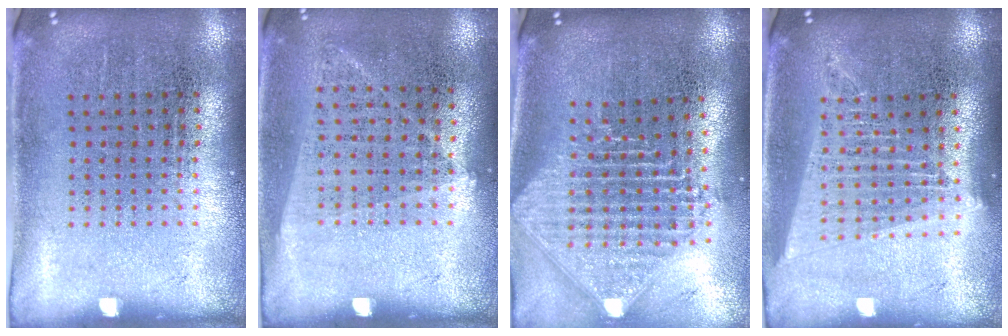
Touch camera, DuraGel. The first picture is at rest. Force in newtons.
{"total": 1.0, "press": 0.9, "slide": 0.5}
{"total": 2.5, "press": 1.9, "slide": 1.6}
{"total": 1.8, "press": 1.5, "slide": 0.9}